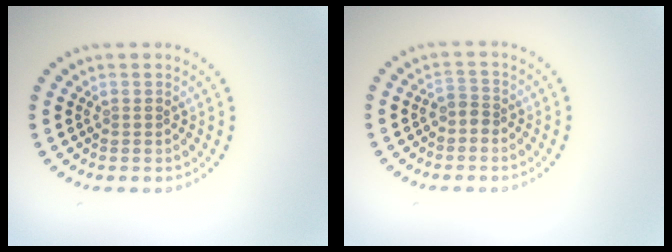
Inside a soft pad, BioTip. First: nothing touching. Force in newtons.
{"total": 1.2, "press": 1.0, "slide": 0.7}